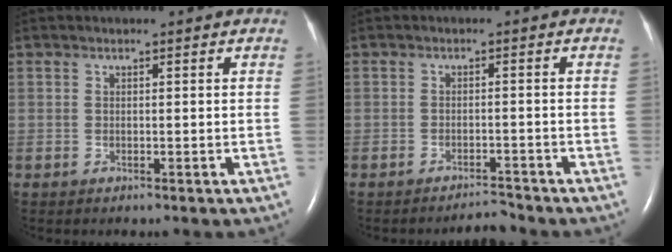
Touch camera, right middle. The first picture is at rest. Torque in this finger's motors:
{"motor_torque": [-0.22, -0.12, 0.00, 0.00]}